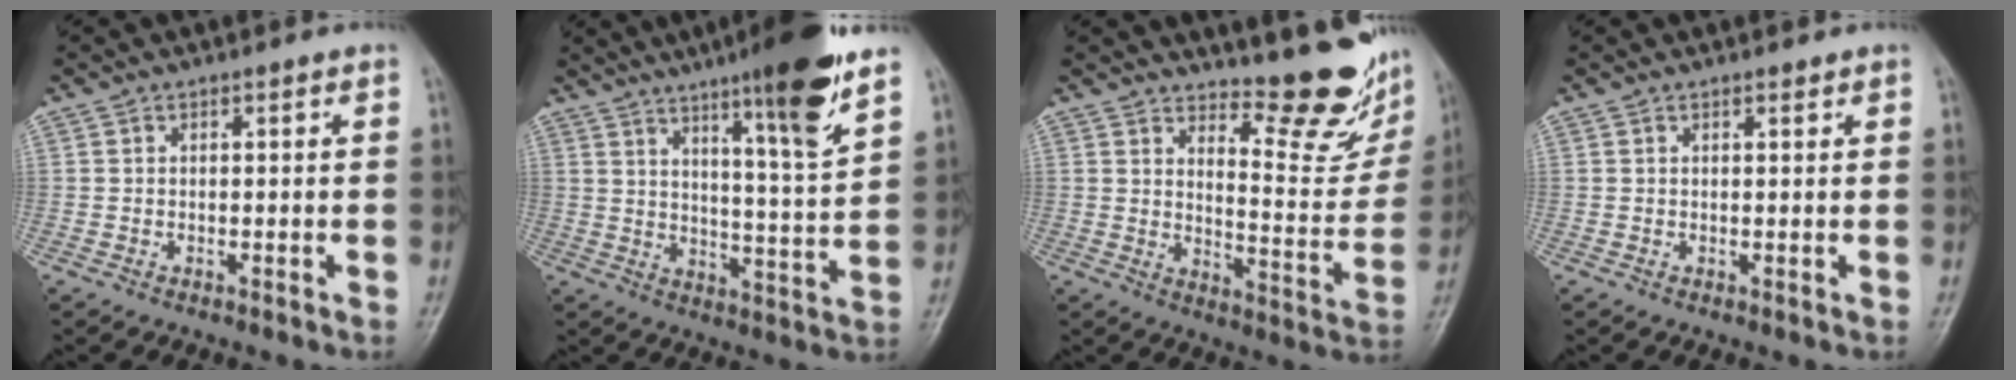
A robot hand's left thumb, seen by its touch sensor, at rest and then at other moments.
{"total": 15.3, "force": [9.6, 1.3, 11.8], "torque": [-0.169, -0.057, 0.148]}
{"total": 14.6, "force": [11.9, 3.9, 7.4], "torque": [-0.065, -0.112, 0.161]}
{"total": 0.7, "force": [0.6, 0.2, 0.2], "torque": [-0.006, -0.006, 0.010]}